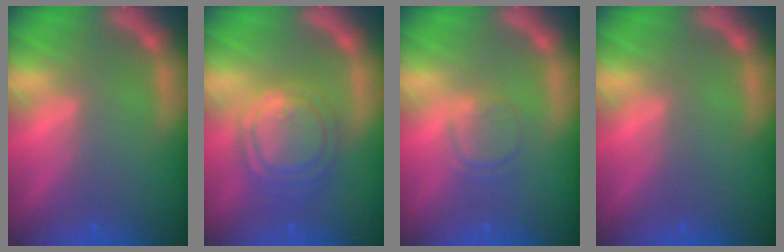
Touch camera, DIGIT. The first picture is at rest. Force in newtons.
{"total": 7.6}
{"total": 2.4}
{"total": 0.0}